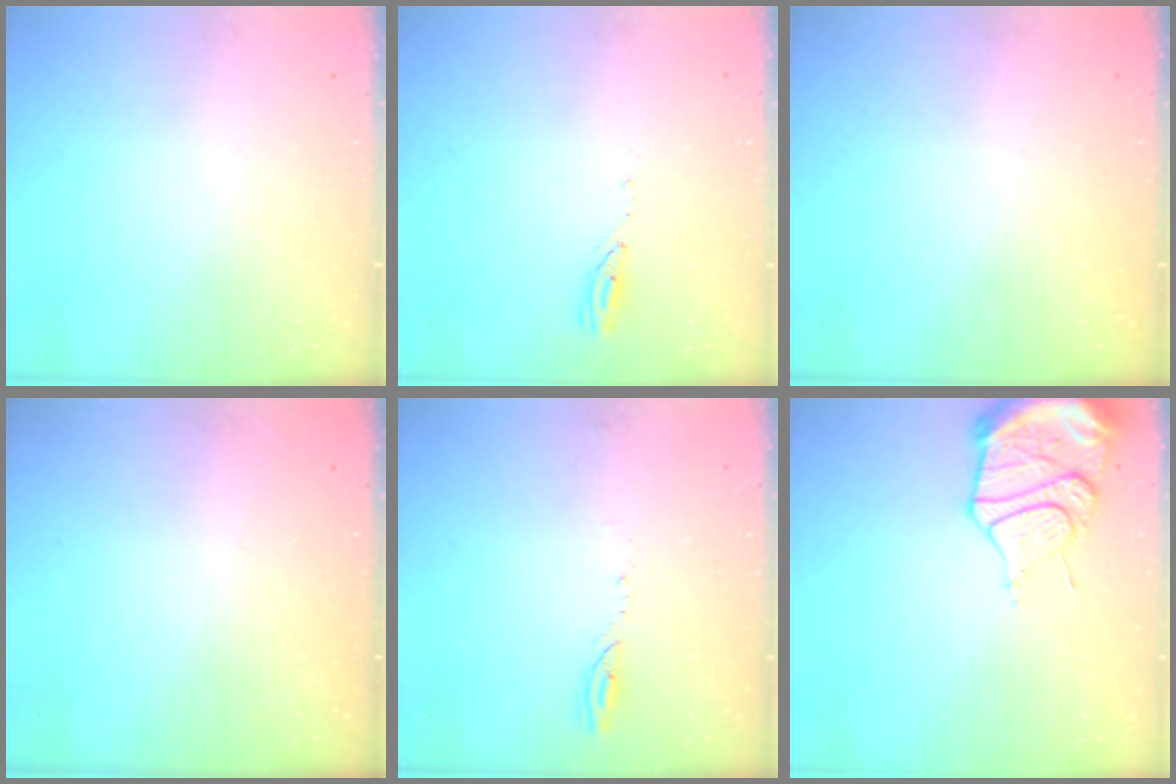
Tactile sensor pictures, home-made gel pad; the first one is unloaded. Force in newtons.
{"total": 3.0, "press": 2.9, "slide": 0.3}
{"total": 0.0}
{"total": 0.0}
{"total": 2.6, "press": 2.6, "slide": 0.3}
{"total": 13.5, "press": 13.4, "slide": 1.0}